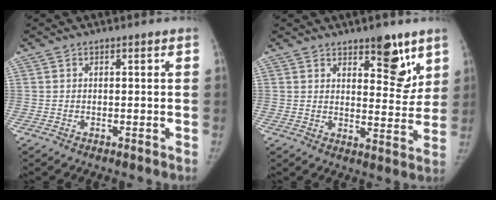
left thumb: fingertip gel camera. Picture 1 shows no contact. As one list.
[{"total": 9.7, "force": [6.1, 4.2, 6.2], "torque": [-0.044, -0.041, 0.090]}]